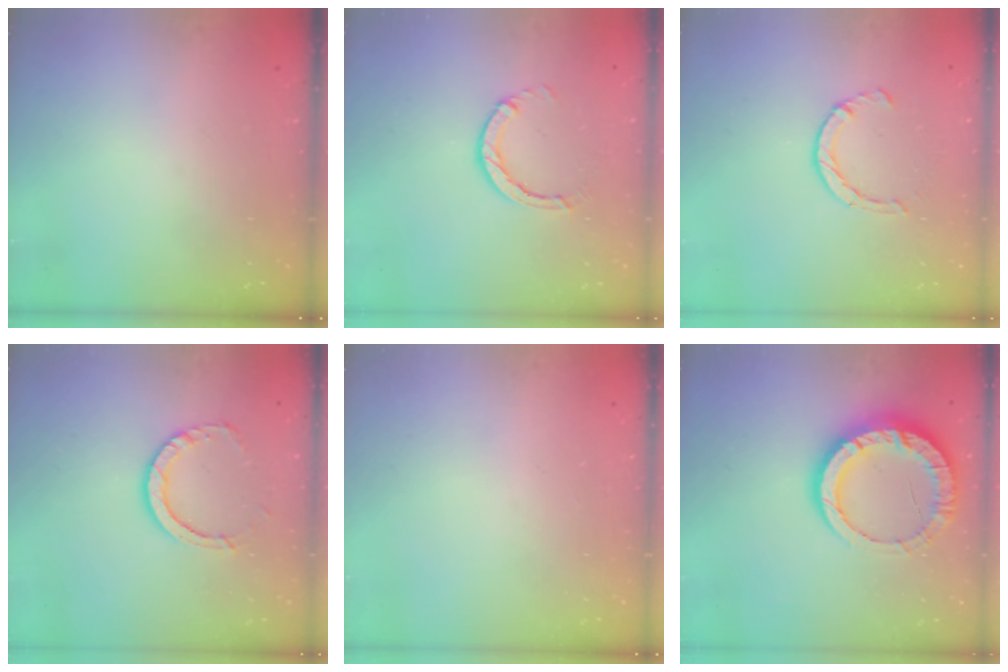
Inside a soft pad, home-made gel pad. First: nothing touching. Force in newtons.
{"total": 4.1, "press": 4.0, "slide": 0.6}
{"total": 4.1, "press": 4.0, "slide": 0.4}
{"total": 8.6, "press": 8.5, "slide": 1.3}
{"total": 0.0}
{"total": 15.2, "press": 15.2, "slide": 1.4}